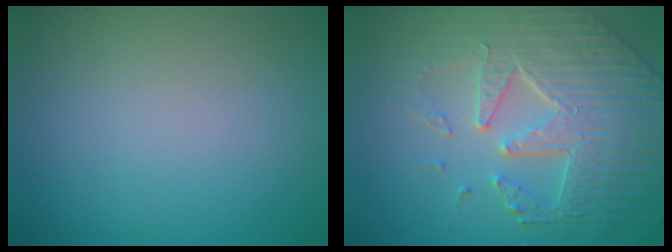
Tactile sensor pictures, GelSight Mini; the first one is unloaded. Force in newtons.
{"total": 7.7, "press": 6.0, "slide": 4.8}